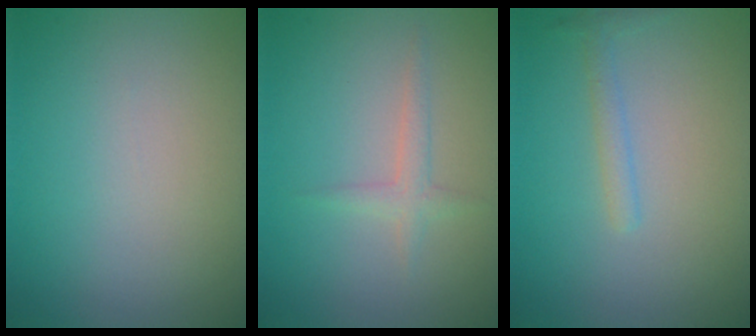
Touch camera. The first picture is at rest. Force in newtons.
{"total": 1.3, "press": 1.3, "slide": 0.1}
{"total": 1.2, "press": 1.2, "slide": 0.0}